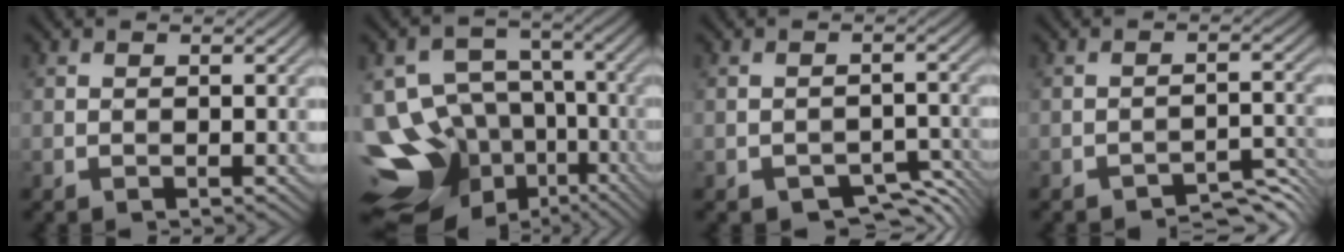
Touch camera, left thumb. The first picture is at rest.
{"total": 17.2, "force": [-7.9, 13.3, 7.5], "torque": [-0.191, -0.016, -0.115]}
{"total": 3.7, "force": [-2.9, 1.7, 1.6], "torque": [-0.023, -0.004, -0.041]}
{"total": 3.2, "force": [-3.2, 0.1, 0.5], "torque": [-0.001, 0.011, -0.049]}